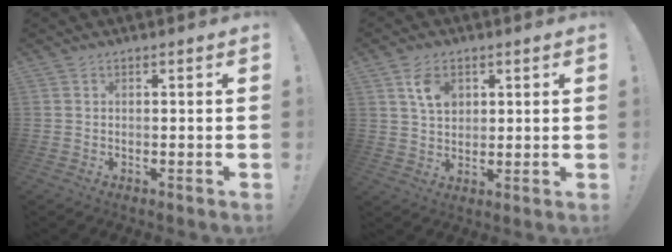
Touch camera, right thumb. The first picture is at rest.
{"total": 7.4, "force": [3.4, 5.1, 4.2], "torque": [-0.054, -0.012, 0.061]}